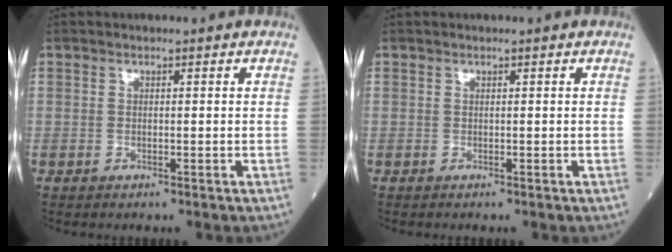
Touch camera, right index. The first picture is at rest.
{"total": 0.0}